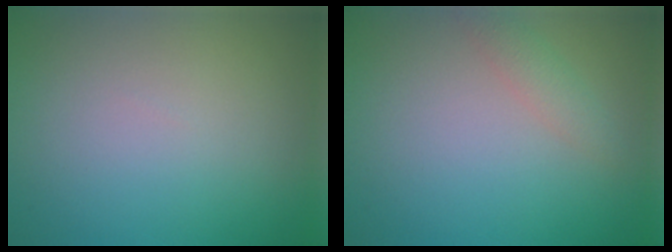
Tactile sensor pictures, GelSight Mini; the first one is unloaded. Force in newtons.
{"total": 1.5, "press": 1.5, "slide": 0.0}